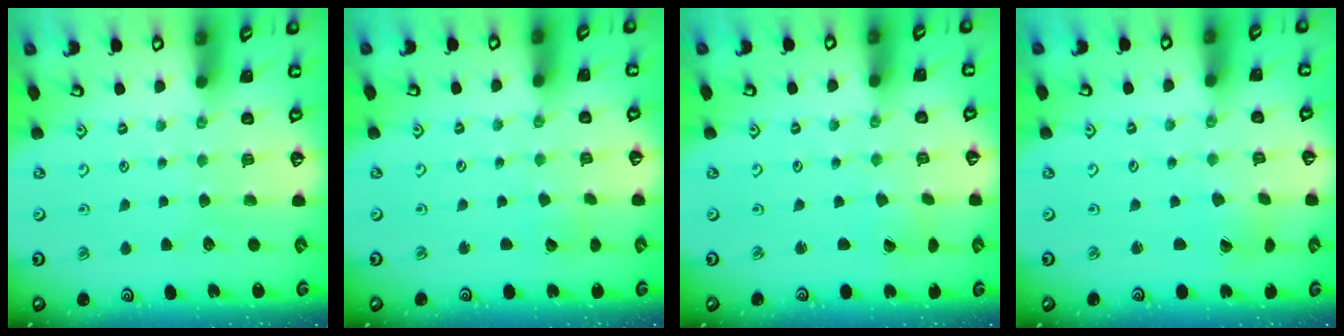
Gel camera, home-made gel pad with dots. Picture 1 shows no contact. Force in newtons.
{"total": 2.1, "press": 2.1, "slide": 0.2}
{"total": 1.2, "press": 1.2, "slide": 0.1}
{"total": 1.9, "press": 1.8, "slide": 0.7}